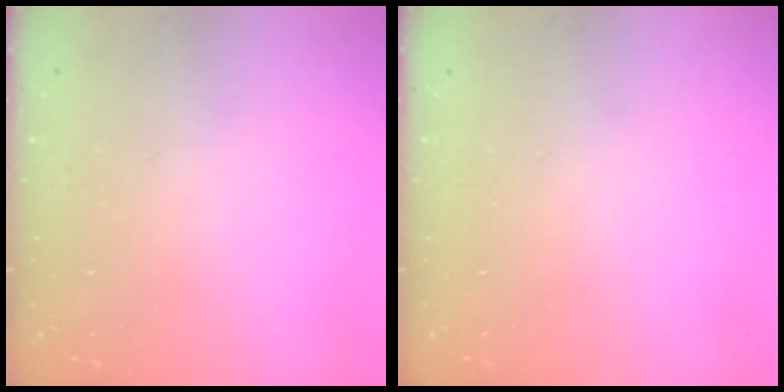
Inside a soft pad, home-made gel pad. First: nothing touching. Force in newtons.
{"total": 0.0}